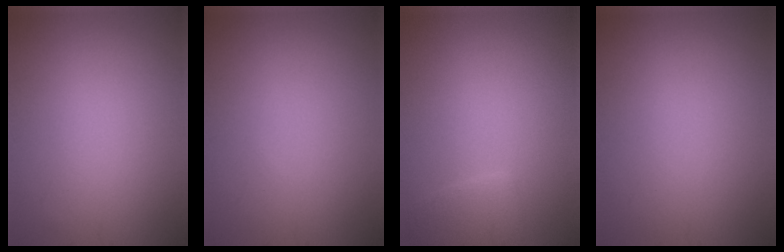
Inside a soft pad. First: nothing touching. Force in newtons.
{"total": 0.0}
{"total": 2.2, "press": 2.1, "slide": 0.2}
{"total": 0.0}